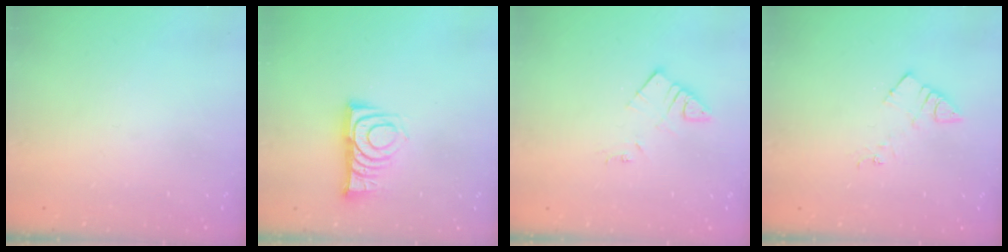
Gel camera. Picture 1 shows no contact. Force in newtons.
{"total": 9.5, "press": 9.5, "slide": 0.3}
{"total": 4.4, "press": 4.4, "slide": 0.2}
{"total": 5.2, "press": 5.2, "slide": 0.7}